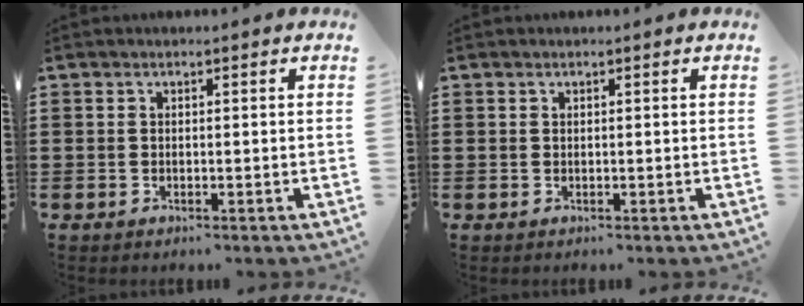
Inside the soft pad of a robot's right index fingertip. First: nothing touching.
{"total": 0.0}